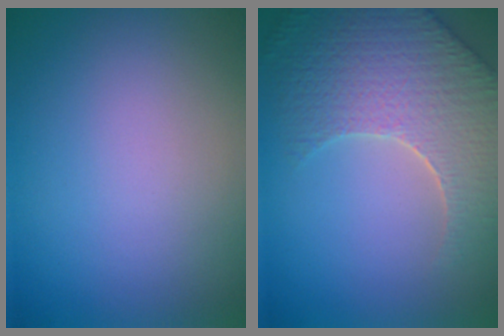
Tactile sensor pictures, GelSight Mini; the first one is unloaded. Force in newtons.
{"total": 7.8, "press": 5.8, "slide": 5.2}